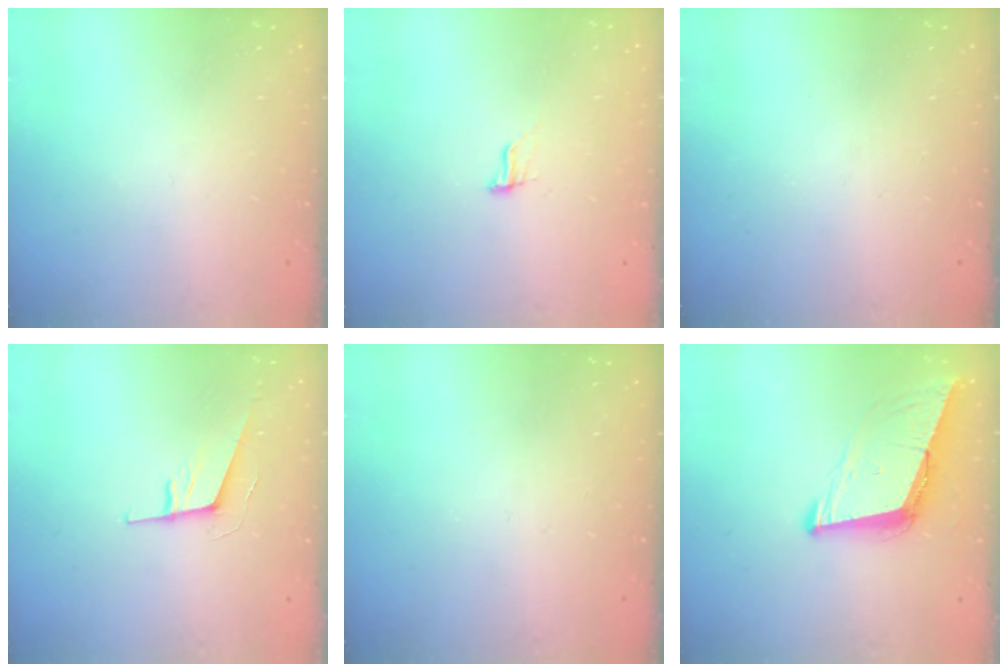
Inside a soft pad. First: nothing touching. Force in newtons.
{"total": 6.3, "press": 6.0, "slide": 1.8}
{"total": 0.0}
{"total": 7.7, "press": 7.4, "slide": 2.3}
{"total": 0.0}
{"total": 9.1, "press": 8.4, "slide": 3.7}